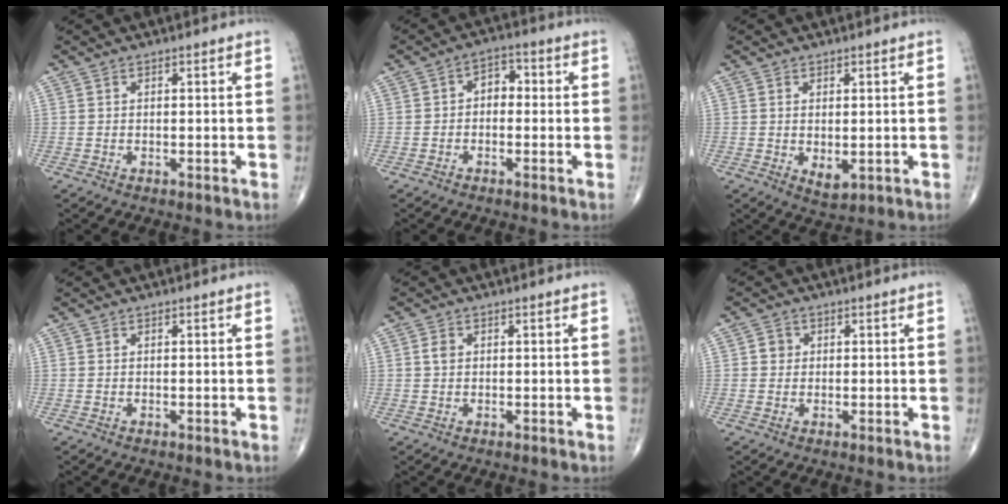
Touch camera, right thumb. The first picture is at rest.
{"total": 4.1, "force": [-0.3, 2.9, 2.8], "torque": [-0.022, 0.018, -0.018]}
{"total": 3.1, "force": [-0.3, 1.6, 2.6], "torque": [-0.034, -0.009, 0.004]}
{"total": 0.0}
{"total": 1.6, "force": [0.3, 1.2, 1.0], "torque": [-0.017, 0.002, 0.005]}
{"total": 1.8, "force": [0.2, 1.7, 0.6], "torque": [0.000, 0.002, 0.001]}